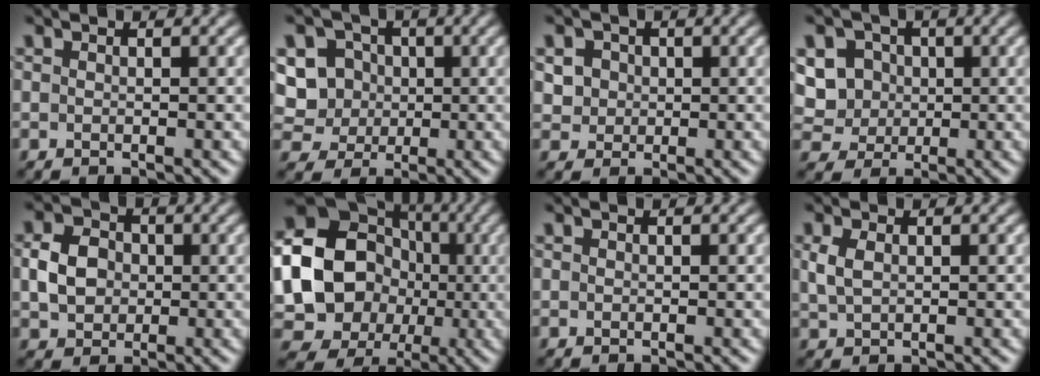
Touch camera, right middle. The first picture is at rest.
{"total": 8.2, "force": [1.4, 7.5, 3.0], "torque": [-0.077, 0.034, 0.017]}
{"total": 2.9, "force": [0.8, 2.5, 1.1], "torque": [-0.021, 0.007, 0.018]}
{"total": 7.1, "force": [1.6, 6.2, 3.0], "torque": [-0.060, 0.025, 0.019]}
{"total": 3.9, "force": [0.0, 3.2, 2.1], "torque": [-0.048, 0.004, -0.002]}
{"total": 20.4, "force": [-0.4, 18.8, 8.0], "torque": [-0.181, 0.026, -0.046]}
{"total": 0.0}
{"total": 1.9, "force": [0.5, 1.2, 1.4], "torque": [-0.040, 0.001, 0.013]}